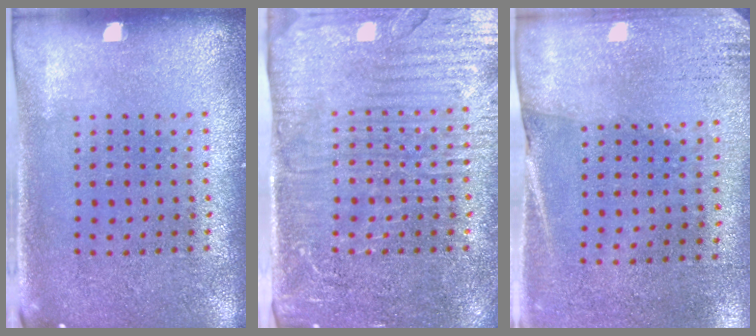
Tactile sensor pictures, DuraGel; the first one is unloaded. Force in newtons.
{"total": 4.3, "press": 3.9, "slide": 1.8}
{"total": 2.6, "press": 2.3, "slide": 1.4}